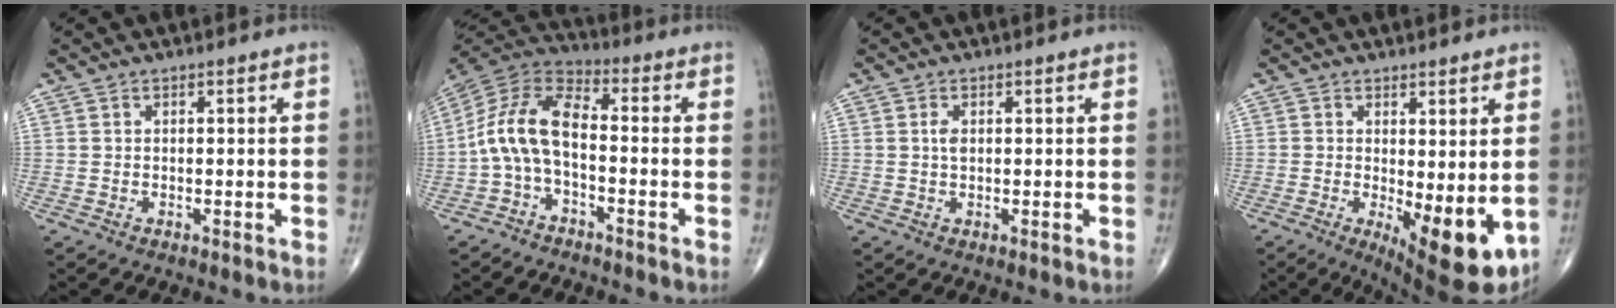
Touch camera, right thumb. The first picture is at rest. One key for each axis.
{"total": 11.1, "fx": -2.0, "fy": 5.7, "fz": 9.3, "tx": -0.183, "ty": 0.044, "tz": -0.053}
{"total": 1.7, "fx": 0.3, "fy": 0.9, "fz": 1.4, "tx": -0.029, "ty": 0.000, "tz": 0.006}
{"total": 10.4, "fx": -1.5, "fy": 3.7, "fz": 9.6, "tx": -0.130, "ty": -0.026, "tz": -0.011}